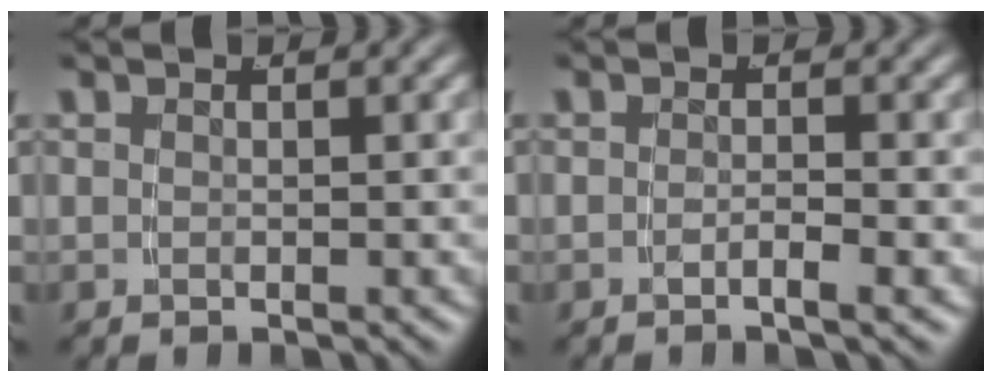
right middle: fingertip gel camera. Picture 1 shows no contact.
{"total": 1.3, "force": [-0.9, -0.5, 0.7], "torque": [-0.012, -0.002, -0.018]}